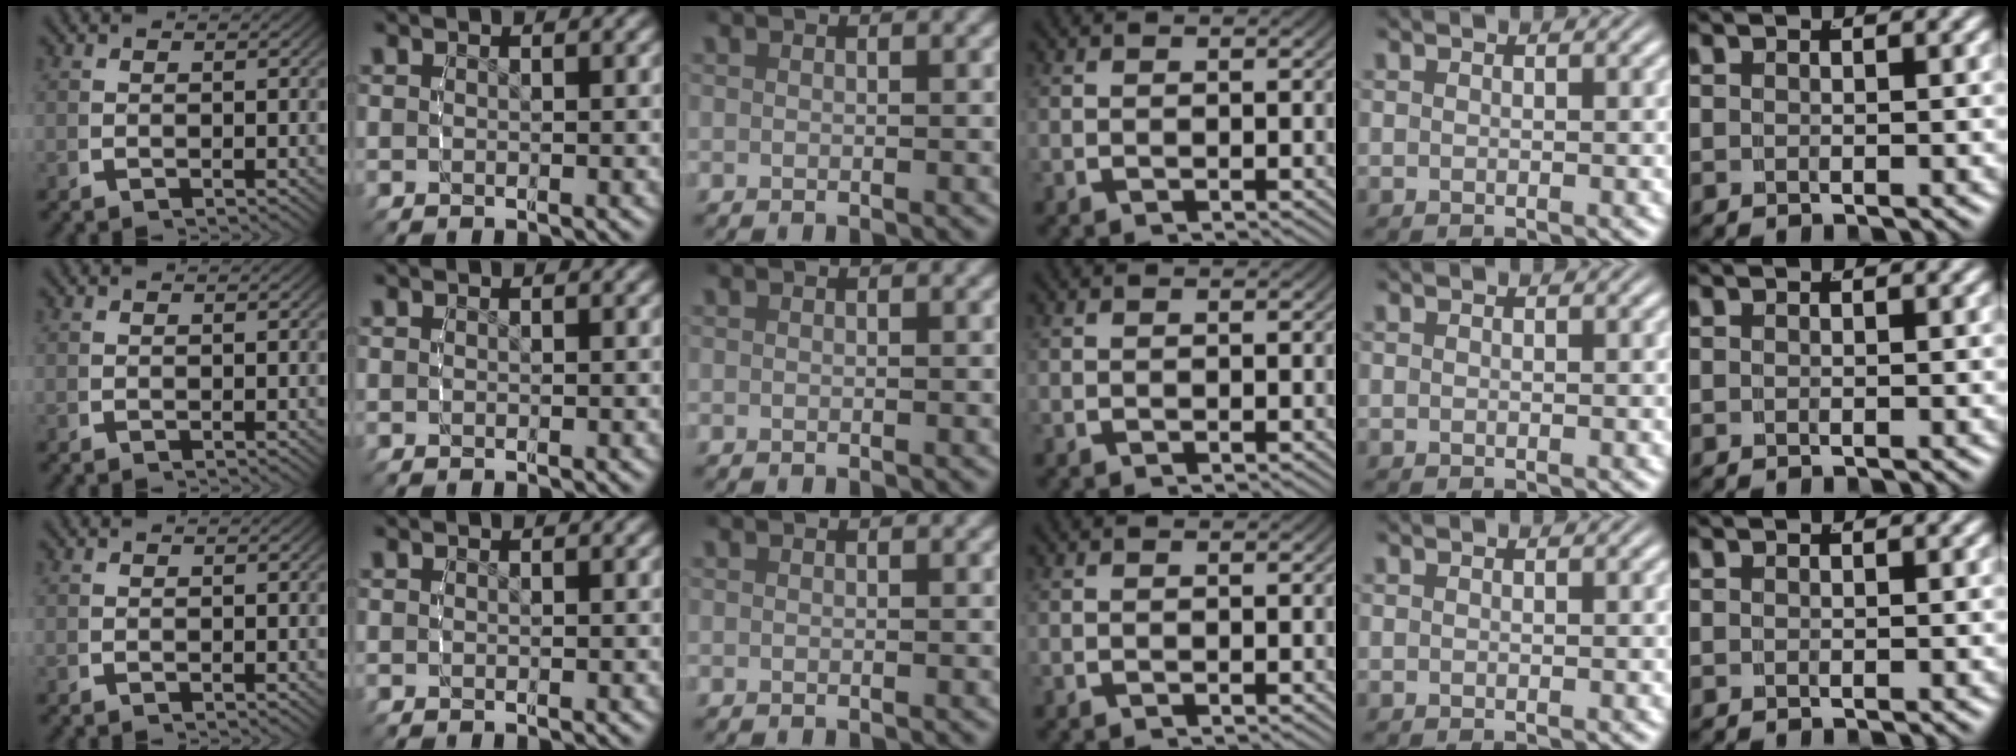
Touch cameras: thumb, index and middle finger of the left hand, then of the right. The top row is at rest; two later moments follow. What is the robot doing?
{"motion": "reach", "object": "paper towel"}